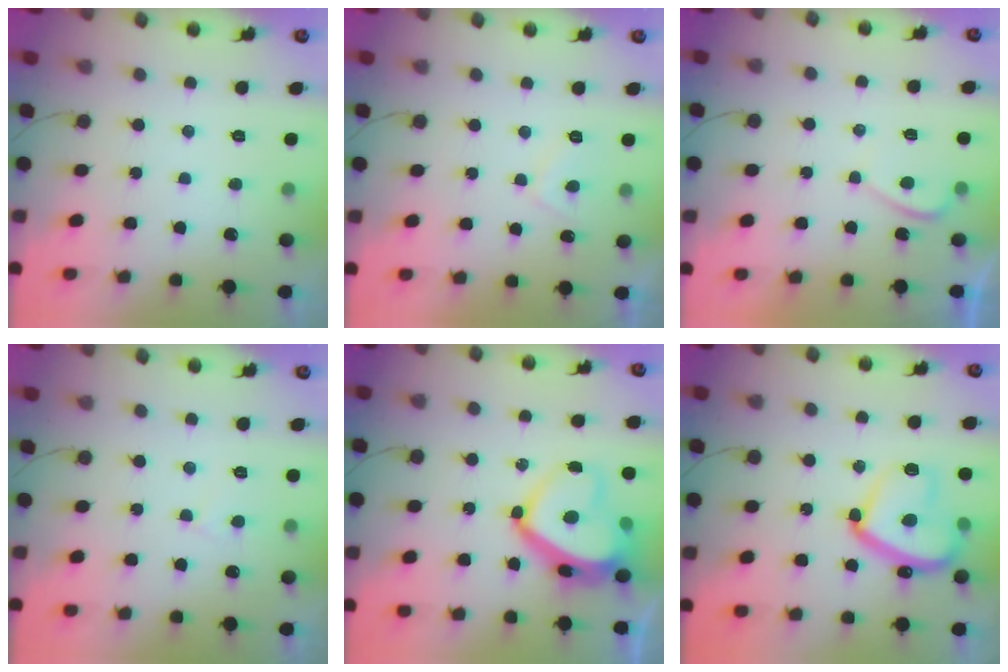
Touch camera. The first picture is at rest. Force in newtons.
{"total": 3.9, "press": 3.8, "slide": 0.7}
{"total": 0.0}
{"total": 2.3, "press": 2.3, "slide": 0.2}
{"total": 14.4, "press": 14.3, "slide": 1.4}
{"total": 16.0, "press": 15.9, "slide": 1.2}